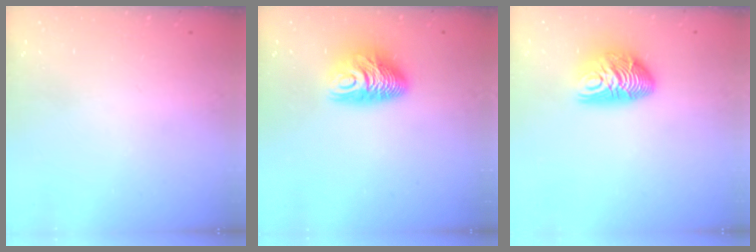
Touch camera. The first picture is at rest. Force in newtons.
{"total": 11.0, "press": 11.0, "slide": 0.8}
{"total": 12.0, "press": 12.0, "slide": 0.6}